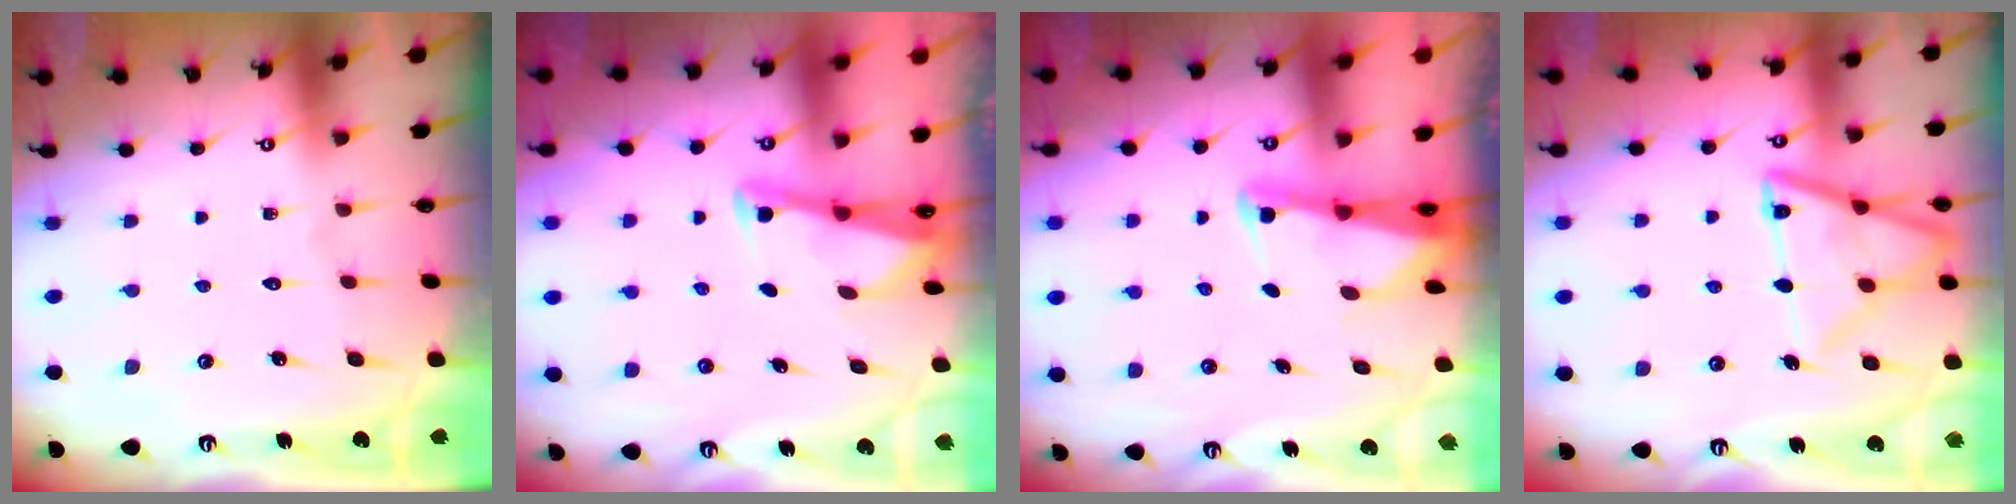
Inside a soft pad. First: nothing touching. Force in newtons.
{"total": 2.6, "press": 2.6, "slide": 0.1}
{"total": 2.4, "press": 2.4, "slide": 0.2}
{"total": 15.1, "press": 15.0, "slide": 1.6}